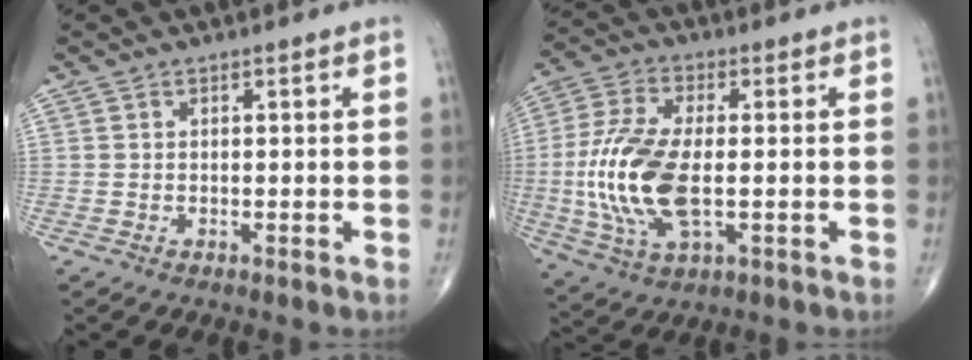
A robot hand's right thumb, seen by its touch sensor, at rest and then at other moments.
{"total": 15.6, "force": [-1.6, 7.1, 13.8], "torque": [-0.305, -0.001, -0.028]}